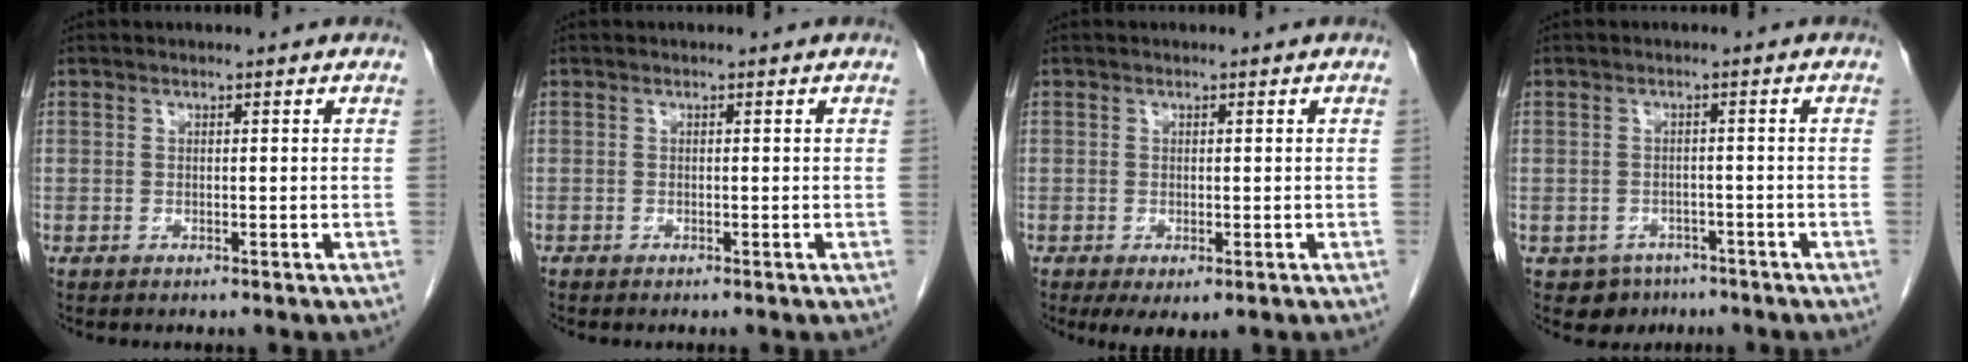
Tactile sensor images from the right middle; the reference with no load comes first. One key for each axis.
{"total": 0.0}
{"total": 3.5, "fx": -1.7, "fy": 1.4, "fz": 2.6, "tx": -0.037, "ty": -0.008, "tz": -0.018}
{"total": 3.9, "fx": -2.6, "fy": 2.9, "fz": 0.2, "tx": -0.001, "ty": 0.009, "tz": -0.033}